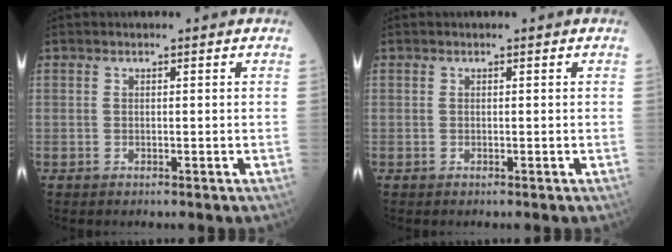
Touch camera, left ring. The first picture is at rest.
{"total": 0.0}